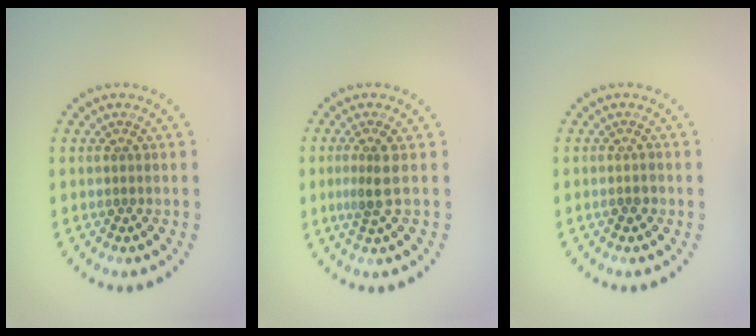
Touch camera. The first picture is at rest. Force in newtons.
{"total": 2.3, "press": 1.8, "slide": 1.5}
{"total": 1.1, "press": 1.0, "slide": 0.5}